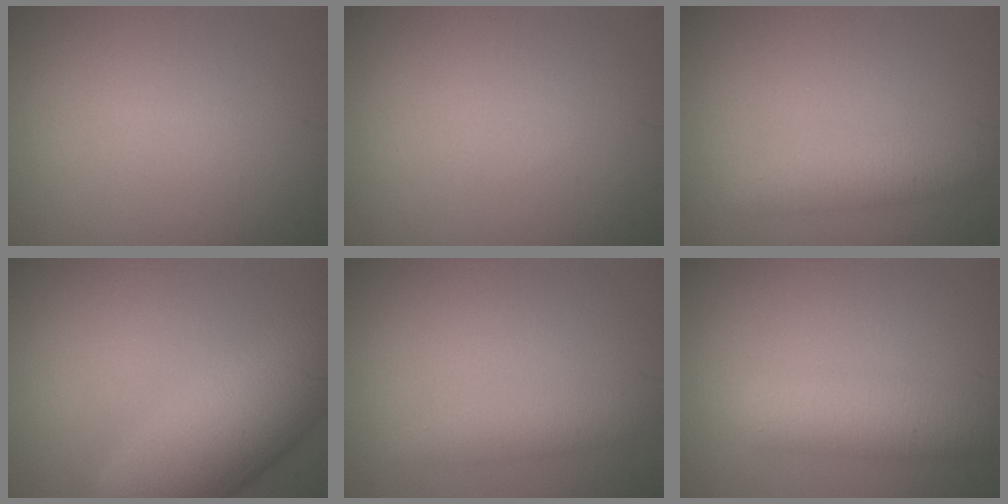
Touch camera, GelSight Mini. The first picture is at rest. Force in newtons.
{"total": 0.0}
{"total": 2.4, "press": 2.4, "slide": 0.1}
{"total": 10.0, "press": 10.0, "slide": 0.3}
{"total": 2.0, "press": 1.9, "slide": 0.2}
{"total": 4.6, "press": 4.6, "slide": 0.2}